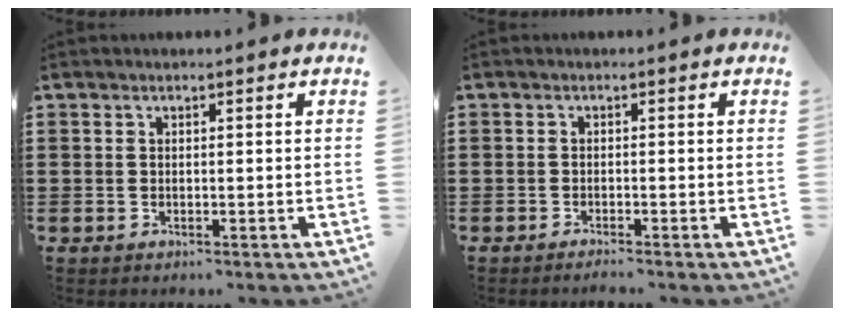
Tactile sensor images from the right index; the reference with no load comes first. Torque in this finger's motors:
{"motor_torque": [1.11, 1.03, -0.04, -0.01]}